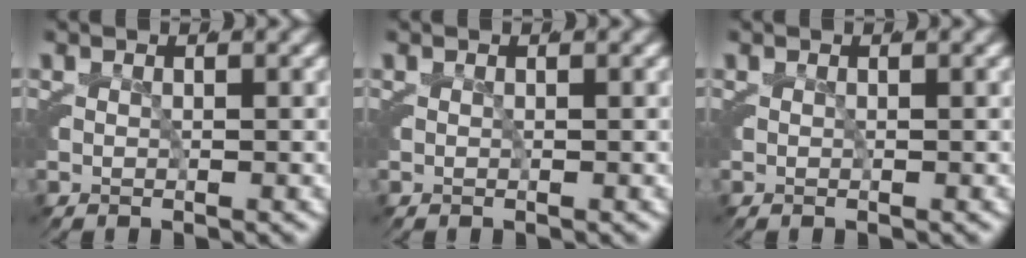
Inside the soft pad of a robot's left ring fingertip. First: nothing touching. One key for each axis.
{"total": 0.0}
{"total": 0.0}